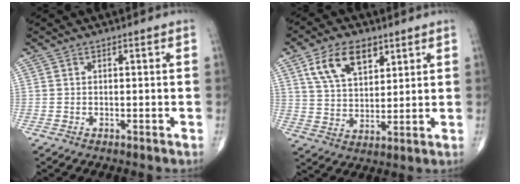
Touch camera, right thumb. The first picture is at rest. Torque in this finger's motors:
{"motor_torque": [-0.30, 0.42, 0.19, 0.21, 0.10]}